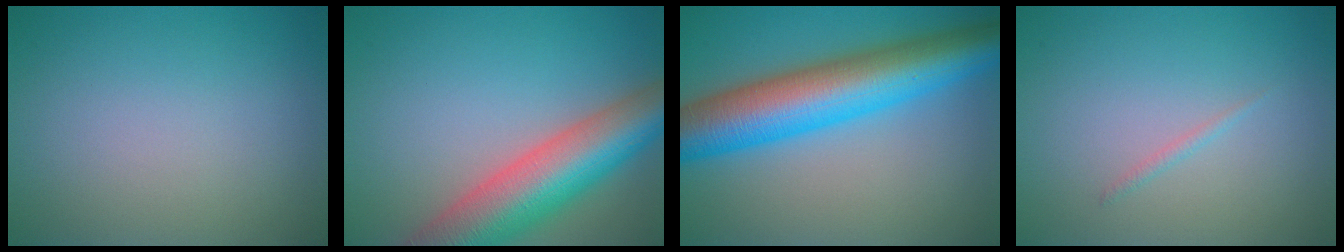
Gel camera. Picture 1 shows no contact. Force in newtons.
{"total": 10.4, "press": 10.4, "slide": 0.7}
{"total": 11.3, "press": 11.3, "slide": 0.1}
{"total": 0.6, "press": 0.6, "slide": 0.1}